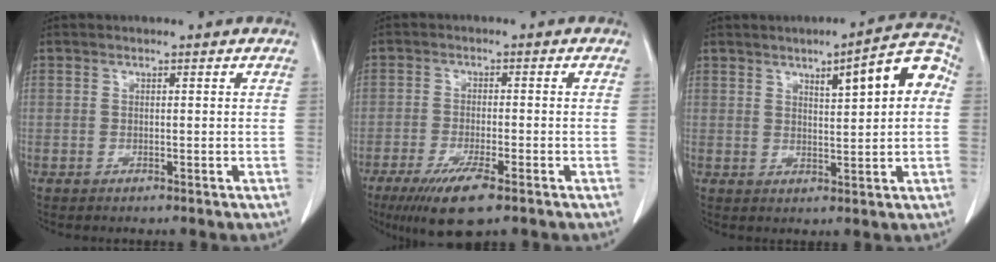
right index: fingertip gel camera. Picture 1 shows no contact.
{"total": 7.7, "force": [-4.8, 1.0, 5.9], "torque": [-0.109, -0.018, -0.077]}
{"total": 8.9, "force": [2.6, 1.9, 8.3], "torque": [-0.109, 0.025, 0.036]}